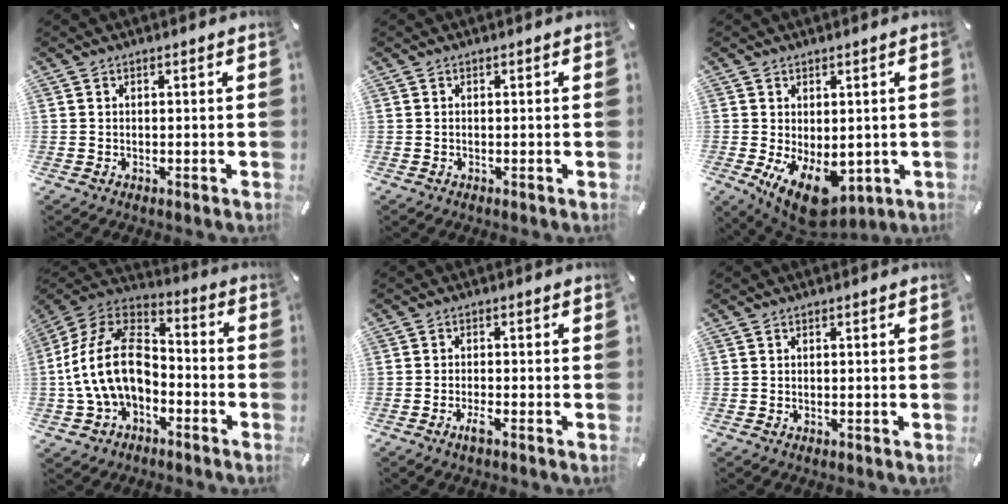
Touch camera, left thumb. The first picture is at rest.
{"total": 0.0}
{"total": 10.4, "force": [-3.2, 6.4, 7.5], "torque": [-0.118, 0.007, -0.048]}
{"total": 17.4, "force": [-3.6, 12.3, 11.8], "torque": [-0.254, 0.031, -0.066]}
{"total": 2.5, "force": [-1.6, 0.5, 1.9], "torque": [-0.037, 0.002, -0.030]}
{"total": 0.0}